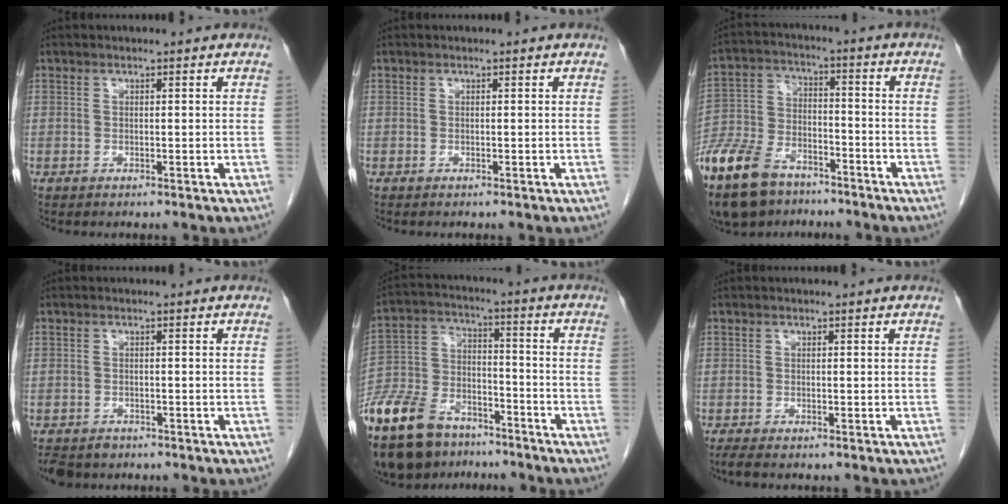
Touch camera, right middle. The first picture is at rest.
{"total": 0.0}
{"total": 17.0, "force": [-12.2, 8.2, 8.7], "torque": [-0.215, -0.015, -0.221]}
{"total": 4.9, "force": [-3.8, 2.9, 1.3], "torque": [-0.022, -0.003, -0.059]}
{"total": 22.0, "force": [-15.9, 10.8, 10.6], "torque": [-0.298, -0.015, -0.281]}
{"total": 1.3, "force": [-1.1, 0.0, 0.7], "torque": [-0.020, -0.006, -0.020]}